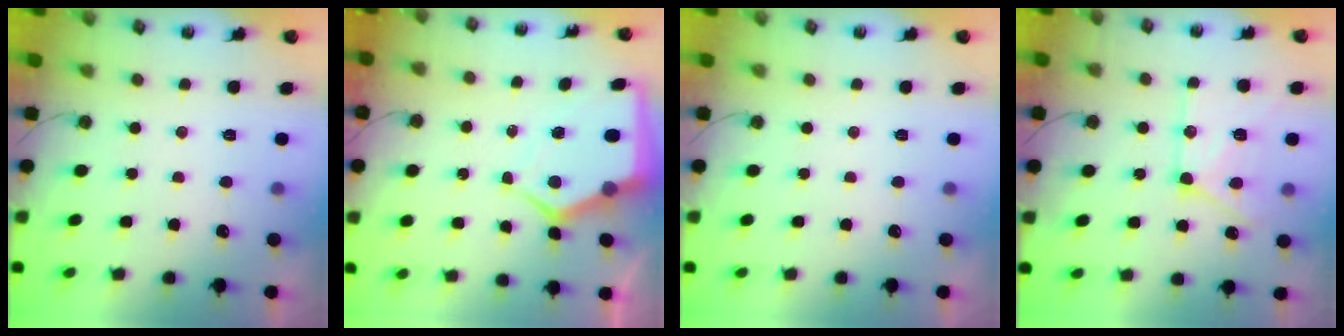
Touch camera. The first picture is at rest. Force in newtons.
{"total": 9.7, "press": 9.6, "slide": 1.2}
{"total": 0.0}
{"total": 15.0, "press": 14.9, "slide": 1.7}